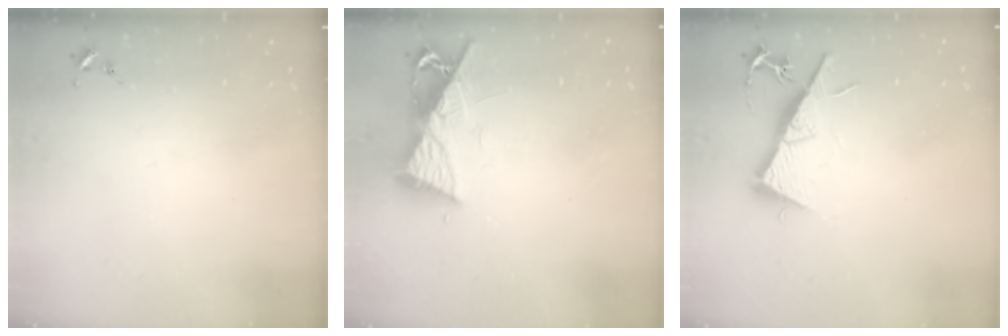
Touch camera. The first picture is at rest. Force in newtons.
{"total": 9.2, "press": 9.1, "slide": 0.9}
{"total": 11.3, "press": 11.3, "slide": 0.7}